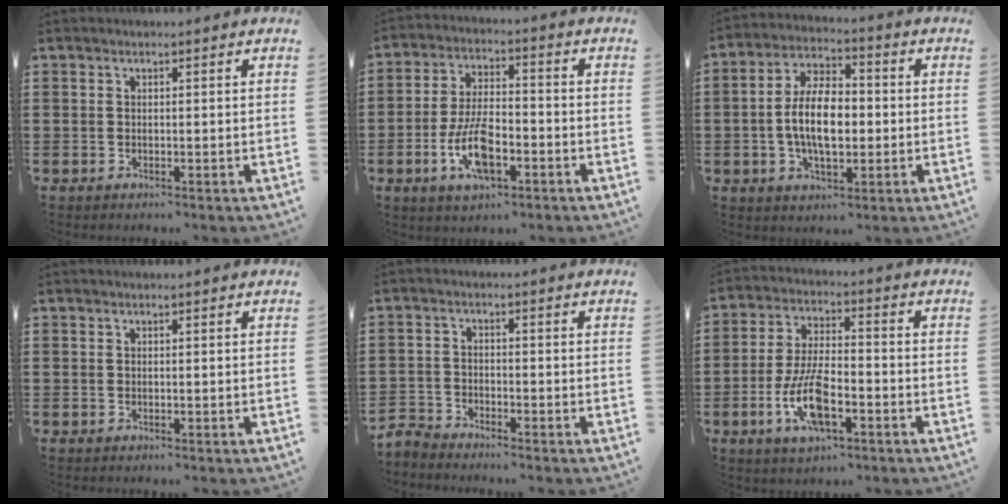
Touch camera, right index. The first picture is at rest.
{"total": 9.3, "force": [-3.5, 4.1, 7.6], "torque": [-0.170, -0.004, -0.067]}
{"total": 9.3, "force": [-0.8, 4.7, 7.9], "torque": [-0.161, 0.005, -0.022]}
{"total": 0.0}
{"total": 2.9, "force": [-2.8, 0.4, -0.1], "torque": [-0.013, -0.001, -0.064]}
{"total": 10.0, "force": [-3.7, 3.9, 8.4], "torque": [-0.182, -0.006, -0.068]}